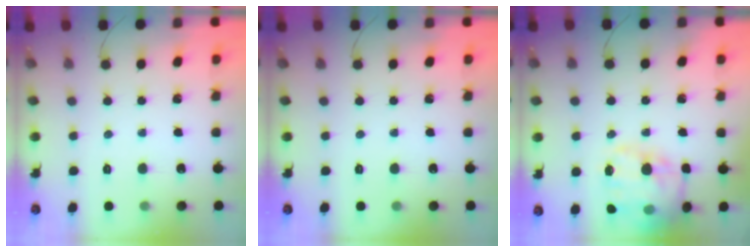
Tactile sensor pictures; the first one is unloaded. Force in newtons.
{"total": 0.0}
{"total": 17.2, "press": 17.0, "slide": 3.0}